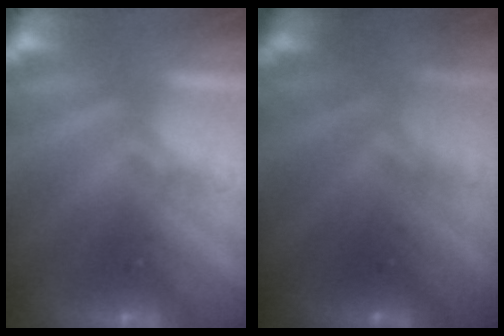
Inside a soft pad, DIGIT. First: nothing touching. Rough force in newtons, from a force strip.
{"total": 7.4}